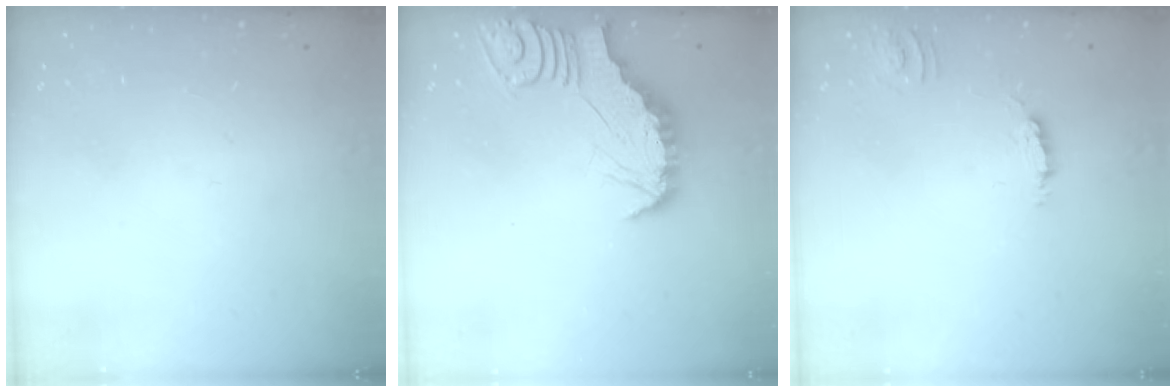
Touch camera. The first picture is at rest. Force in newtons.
{"total": 2.8, "press": 2.7, "slide": 0.3}
{"total": 2.5, "press": 2.5, "slide": 0.1}